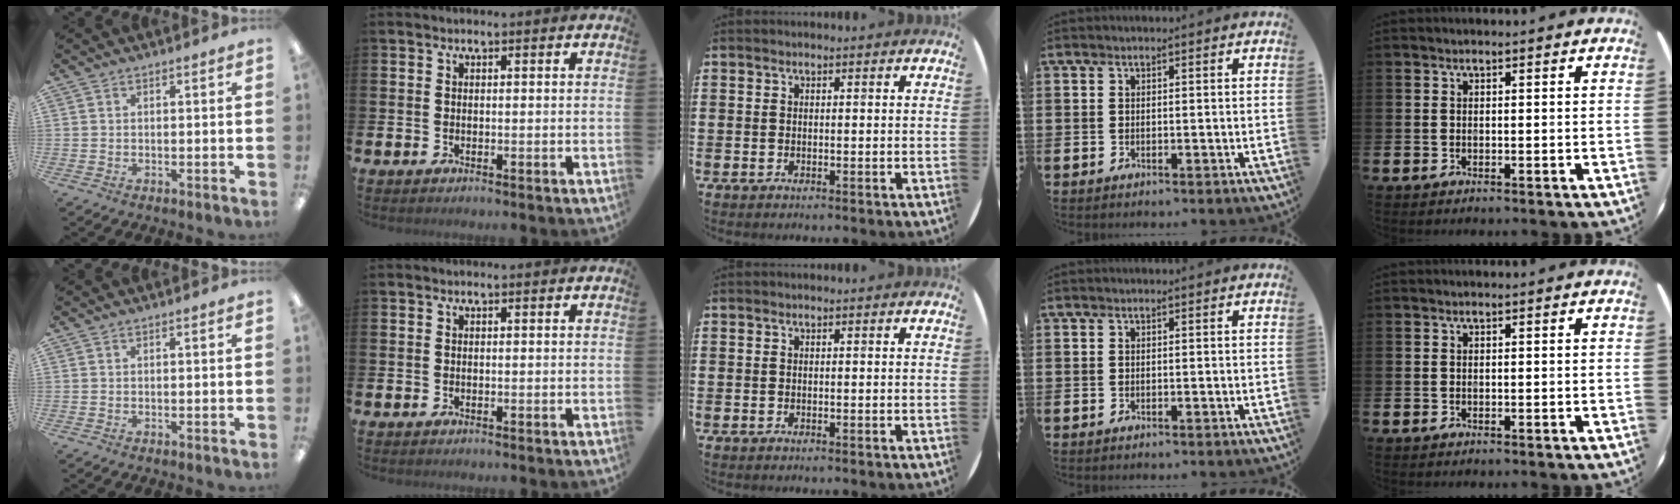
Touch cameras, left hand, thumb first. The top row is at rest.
{}